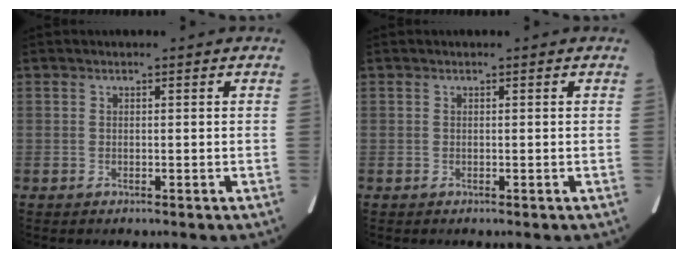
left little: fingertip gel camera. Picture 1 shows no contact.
{"total": 0.0}